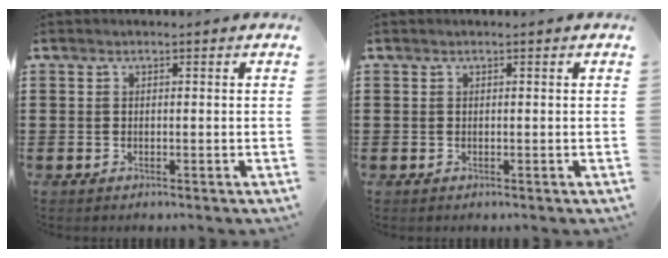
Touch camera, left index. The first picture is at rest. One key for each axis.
{"total": 0.0}